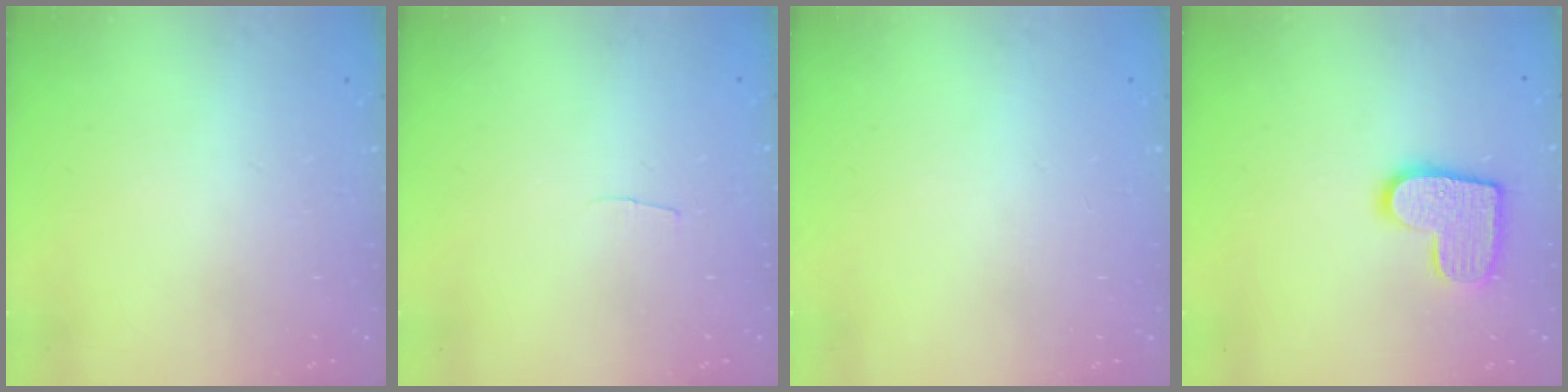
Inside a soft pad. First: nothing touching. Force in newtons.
{"total": 2.0, "press": 2.0, "slide": 0.2}
{"total": 0.0}
{"total": 12.1, "press": 12.0, "slide": 0.6}